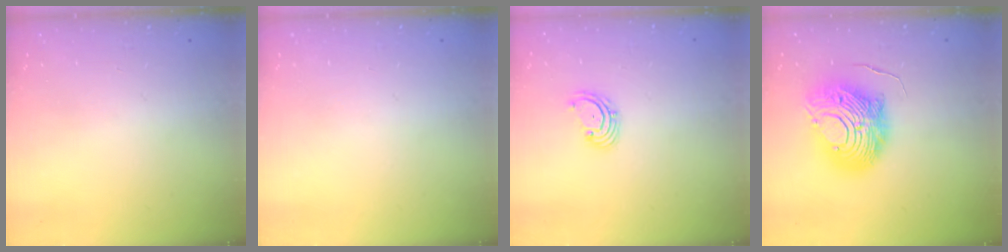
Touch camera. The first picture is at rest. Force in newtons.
{"total": 0.0}
{"total": 2.7, "press": 2.7, "slide": 0.6}
{"total": 15.3, "press": 15.2, "slide": 1.6}